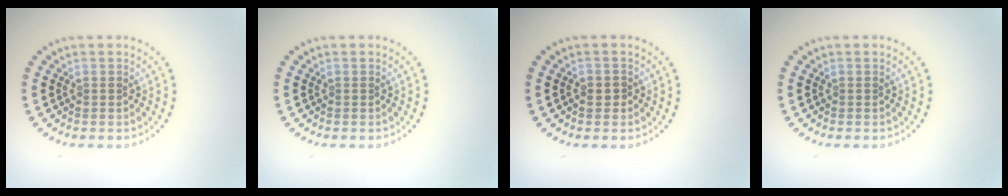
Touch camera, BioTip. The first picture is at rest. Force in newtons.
{"total": 0.0}
{"total": 0.7, "press": 0.6, "slide": 0.3}
{"total": 0.0}